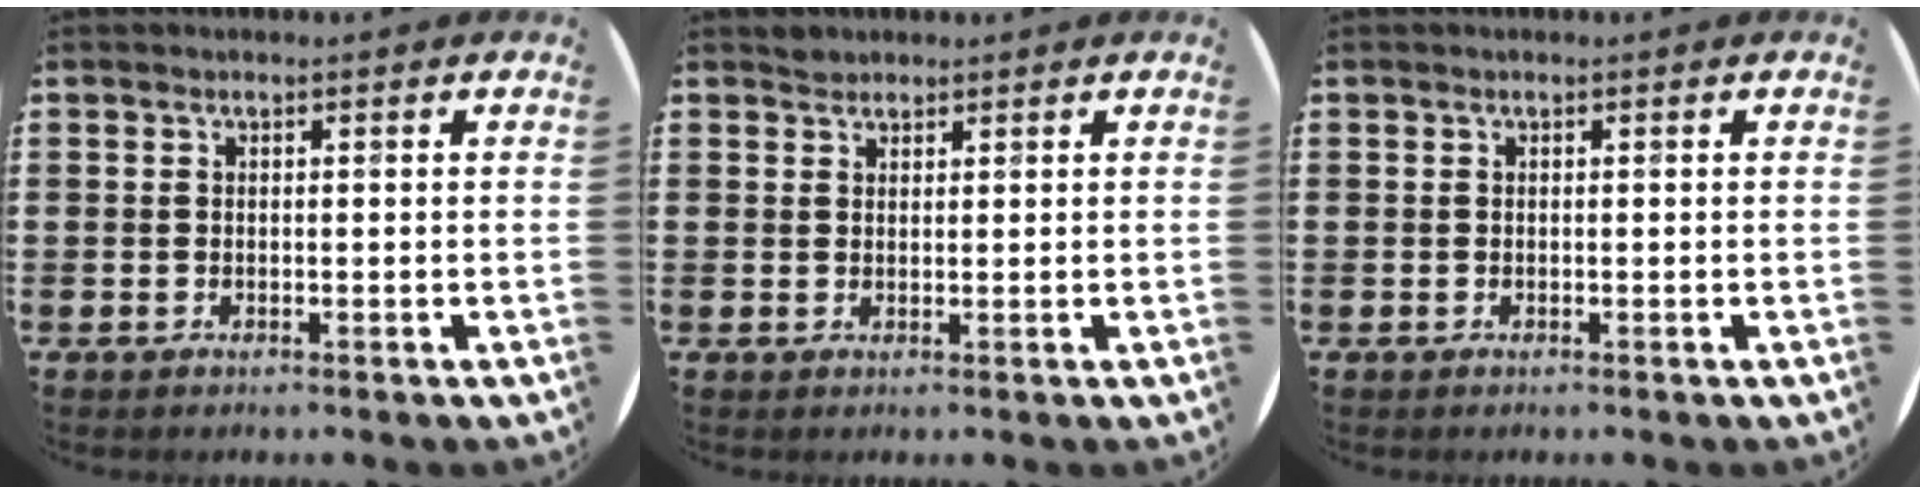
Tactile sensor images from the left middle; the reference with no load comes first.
{"total": 1.2, "force": [1.1, 0.4, -0.2], "torque": [0.001, 0.002, 0.022]}
{"total": 0.0}